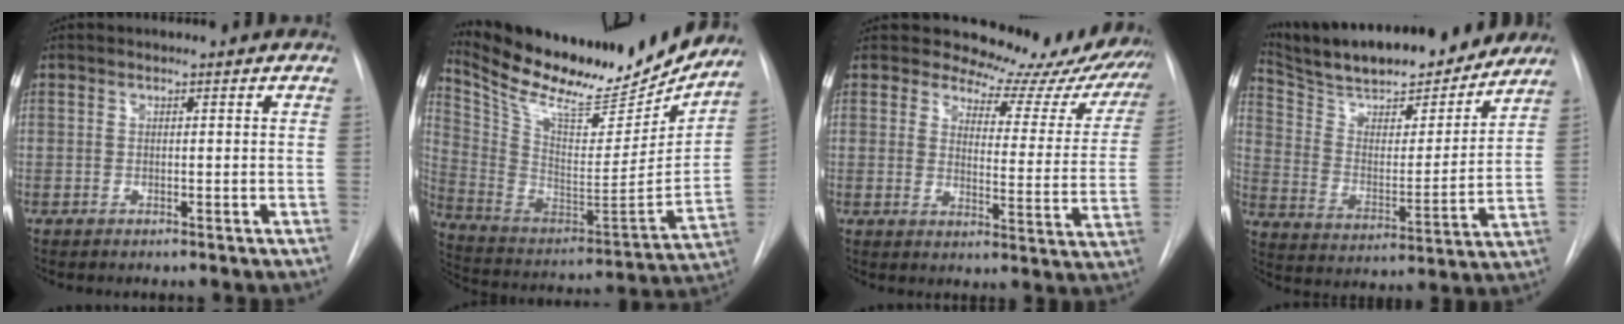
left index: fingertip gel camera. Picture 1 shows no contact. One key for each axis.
{"total": 24.5, "fx": 21.6, "fy": 6.5, "fz": 9.6, "tx": -0.173, "ty": -0.032, "tz": 0.337}
{"total": 19.1, "fx": 18.0, "fy": 5.8, "fz": 3.1, "tx": 0.003, "ty": -0.079, "tz": 0.185}
{"total": 23.5, "fx": 20.6, "fy": 5.3, "fz": 10.0, "tx": -0.168, "ty": 0.000, "tz": 0.310}